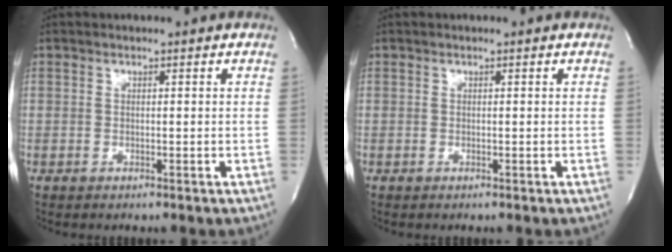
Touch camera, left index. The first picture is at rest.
{"total": 0.0}